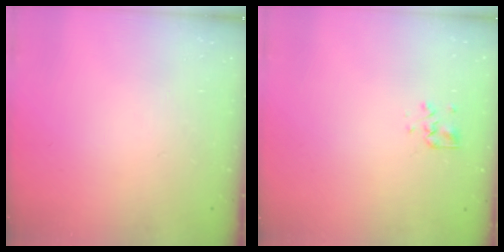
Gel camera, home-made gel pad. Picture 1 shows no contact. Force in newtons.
{"total": 2.7, "press": 2.4, "slide": 1.2}